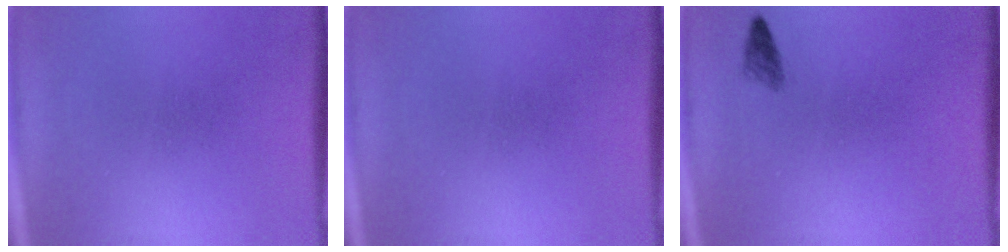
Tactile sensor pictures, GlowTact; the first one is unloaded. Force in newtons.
{"total": 0.0}
{"total": 1.1}